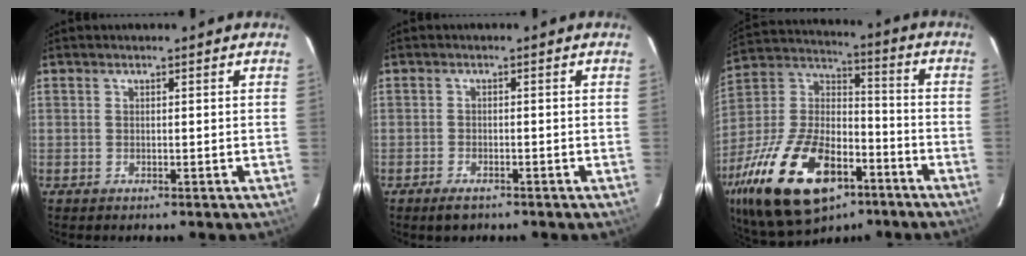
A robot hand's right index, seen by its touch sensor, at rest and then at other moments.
{"total": 2.7, "force": [-2.0, 1.2, 1.4], "torque": [-0.034, -0.003, -0.035]}
{"total": 28.6, "force": [-14.8, 14.8, 19.5], "torque": [-0.406, -0.012, -0.244]}